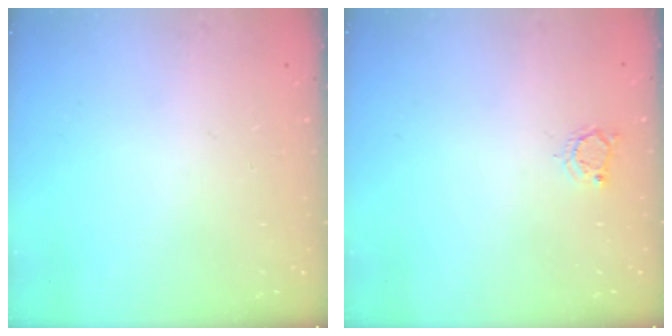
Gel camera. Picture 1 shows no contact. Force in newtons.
{"total": 3.6, "press": 3.5, "slide": 0.4}